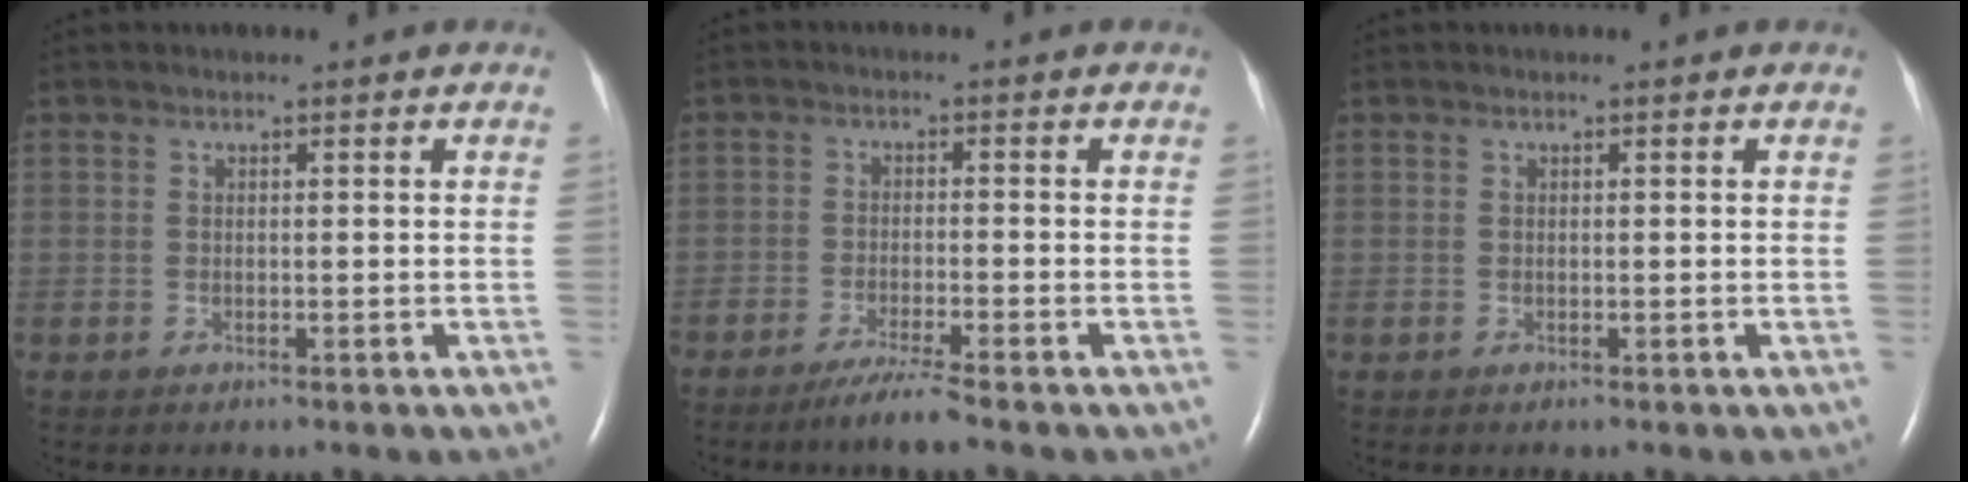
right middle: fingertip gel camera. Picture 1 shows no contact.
{"total": 4.3, "force": [-3.4, -0.7, 2.6], "torque": [-0.053, -0.013, -0.068]}
{"total": 0.0}